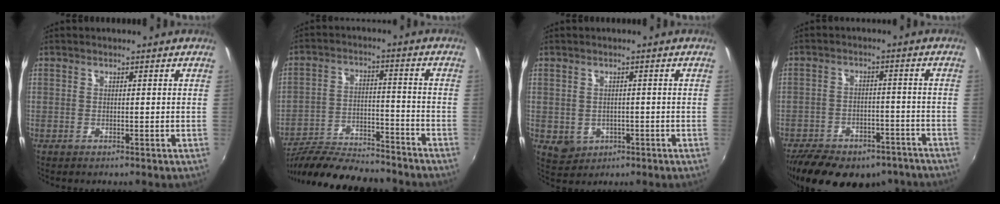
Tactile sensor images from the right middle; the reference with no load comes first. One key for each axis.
{"total": 18.3, "fx": -16.2, "fy": 3.7, "fz": 7.6, "tx": -0.151, "ty": -0.019, "tz": -0.255}
{"total": 4.2, "fx": -0.8, "fy": 3.7, "fz": 1.6, "tx": -0.038, "ty": -0.002, "tz": -0.001}
{"total": 21.6, "fx": -16.5, "fy": 10.0, "fz": 9.6, "tx": -0.202, "ty": -0.006, "tz": -0.215}